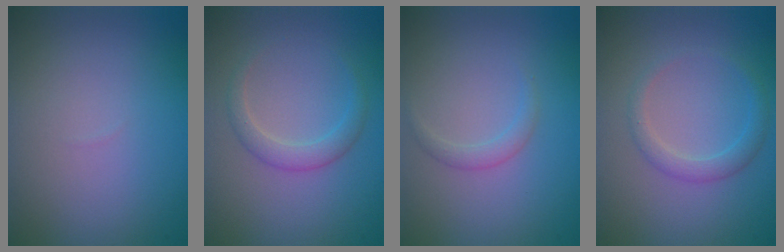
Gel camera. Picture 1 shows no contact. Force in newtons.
{"total": 2.0, "press": 2.0, "slide": 0.1}
{"total": 1.1, "press": 1.1, "slide": 0.1}
{"total": 1.9, "press": 1.9, "slide": 0.2}